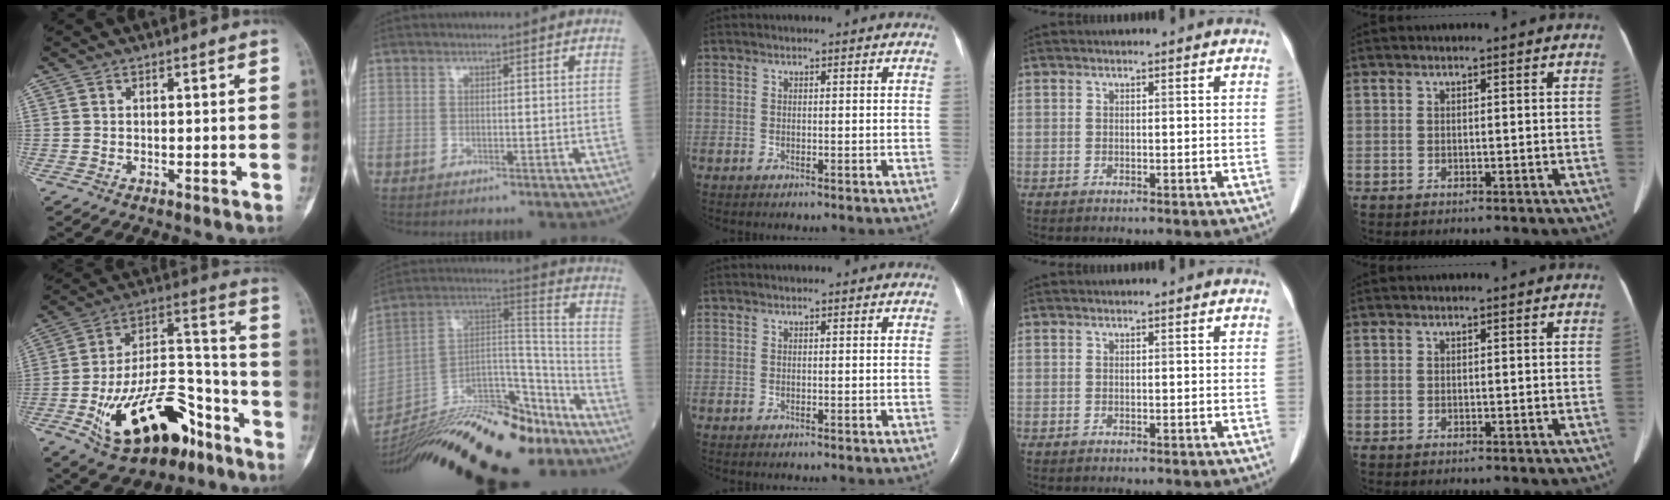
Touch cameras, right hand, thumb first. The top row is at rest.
{"thumb": {"total": 25.7, "force": [-12.6, 12.6, 18.5], "torque": [-0.308, 0.077, -0.198]}, "index": {"total": 25.2, "force": [-21.6, 4.3, 12.2], "torque": [-0.215, 0.010, -0.359]}}